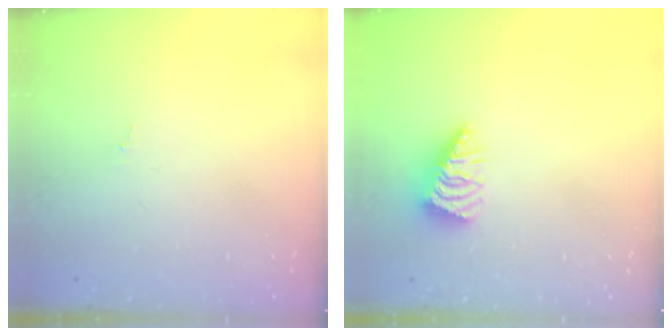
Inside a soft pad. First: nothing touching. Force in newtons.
{"total": 2.6, "press": 2.5, "slide": 0.3}